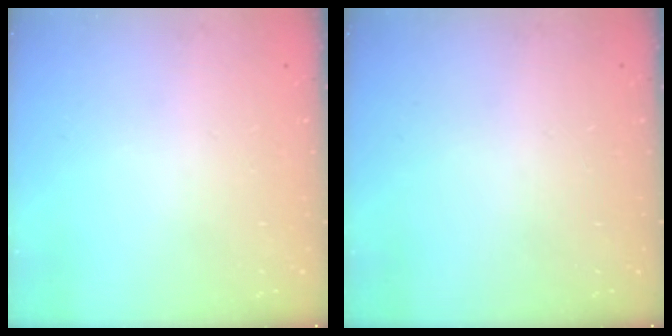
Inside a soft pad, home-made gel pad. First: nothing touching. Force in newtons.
{"total": 0.0}